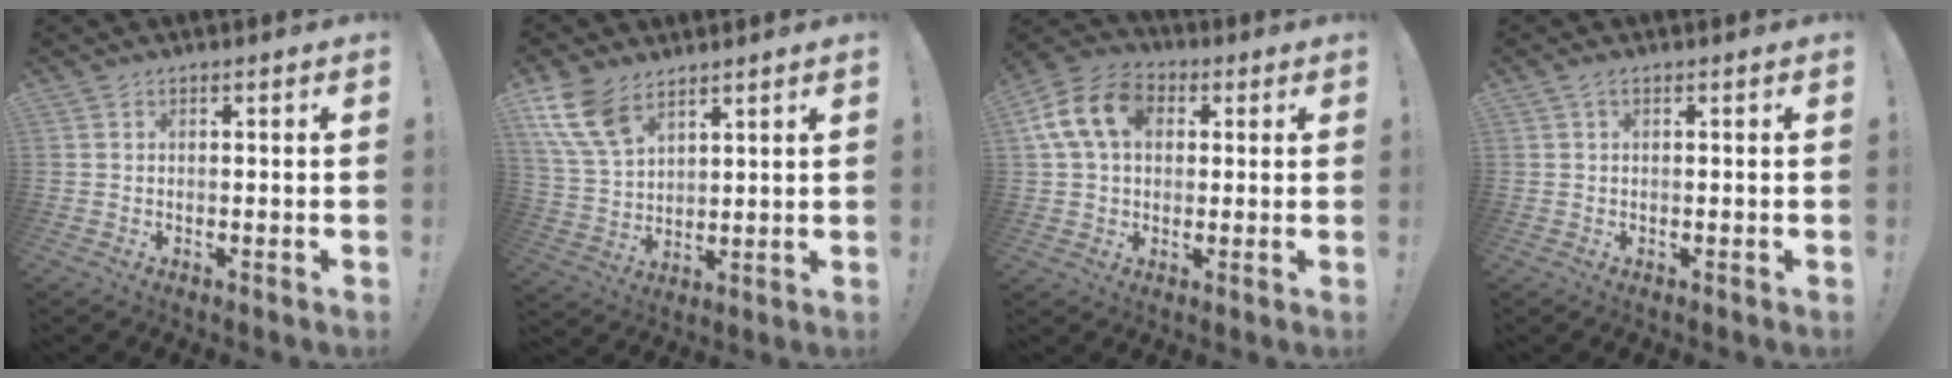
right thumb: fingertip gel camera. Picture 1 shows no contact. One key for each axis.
{"total": 12.5, "fx": 7.8, "fy": 7.3, "fz": 6.4, "tx": -0.133, "ty": -0.033, "tz": 0.155}
{"total": 15.1, "fx": 4.0, "fy": 11.1, "fz": 9.4, "tx": -0.162, "ty": 0.004, "tz": 0.078}
{"total": 1.1, "fx": 0.3, "fy": 0.1, "fz": 1.0, "tx": -0.019, "ty": 0.001, "tz": 0.004}